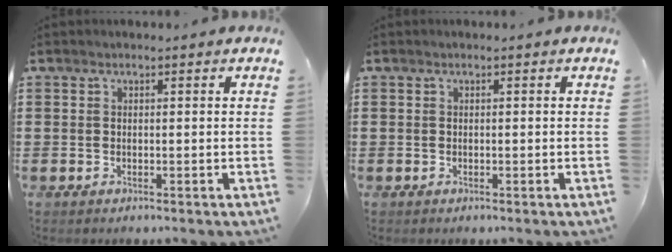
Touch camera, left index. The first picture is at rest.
{"total": 0.0}